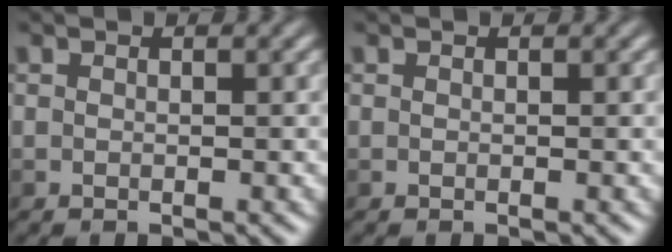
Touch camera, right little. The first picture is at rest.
{"total": 0.0}